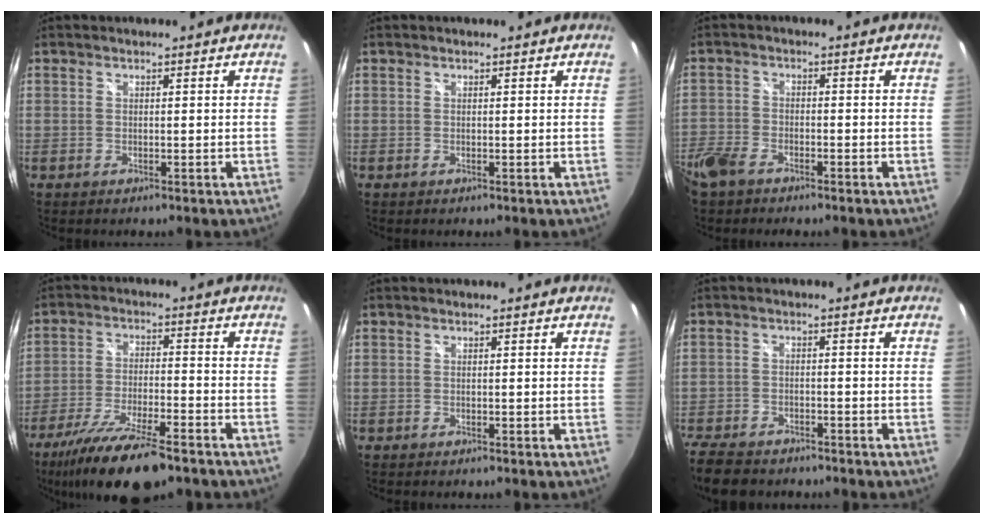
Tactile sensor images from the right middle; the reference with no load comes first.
{"total": 0.0}
{"total": 7.8, "force": [-5.7, 3.8, 3.8], "torque": [-0.104, -0.017, -0.116]}
{"total": 15.9, "force": [-11.9, 3.3, 9.9], "torque": [-0.200, -0.036, -0.207]}
{"total": 0.0}
{"total": 10.0, "force": [-8.1, 4.4, 3.9], "torque": [-0.121, -0.018, -0.145]}